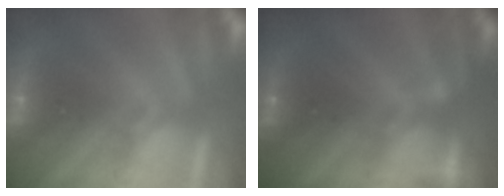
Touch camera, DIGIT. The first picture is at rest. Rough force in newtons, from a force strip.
{"total": 2.3}